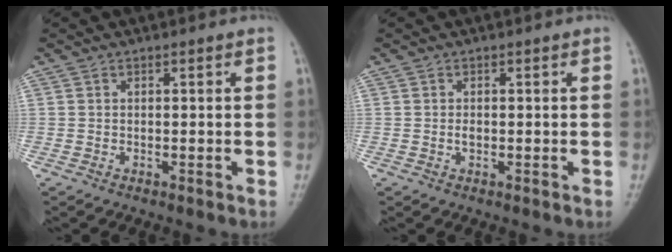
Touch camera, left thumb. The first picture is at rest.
{"total": 0.9, "force": [-0.2, 0.6, 0.7], "torque": [-0.011, 0.001, -0.004]}